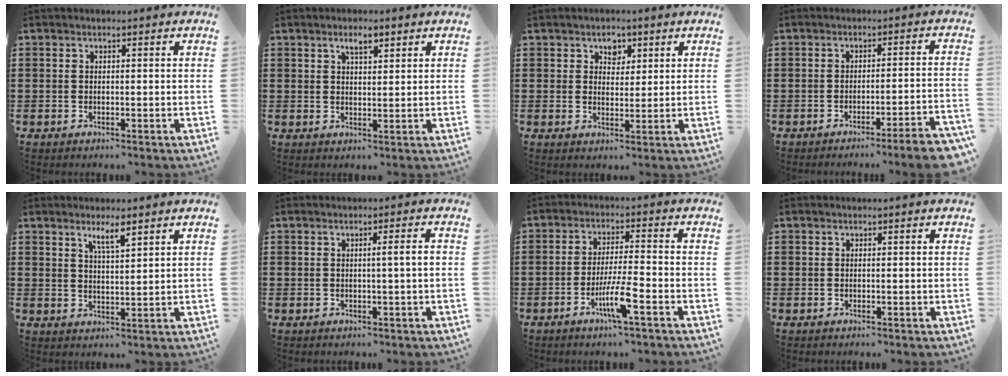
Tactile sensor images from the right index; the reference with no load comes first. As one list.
[{"total": 2.7, "force": [1.8, 0.8, 1.9], "torque": [-0.033, 0.002, 0.029]}, {"total": 2.9, "force": [1.6, 2.2, 1.0], "torque": [-0.022, 0.007, 0.026]}, {"total": 4.7, "force": [-3.7, -0.6, 2.9], "torque": [-0.046, -0.016, -0.070]}, {"total": 3.4, "force": [2.5, 0.5, 2.3], "torque": [-0.042, 0.000, 0.041]}, {"total": 2.1, "force": [0.0, -0.2, 2.1], "torque": [-0.036, -0.005, -0.002]}, {"total": 6.3, "force": [-3.0, 0.3, 5.6], "torque": [-0.110, -0.012, -0.057]}, {"total": 0.0}]